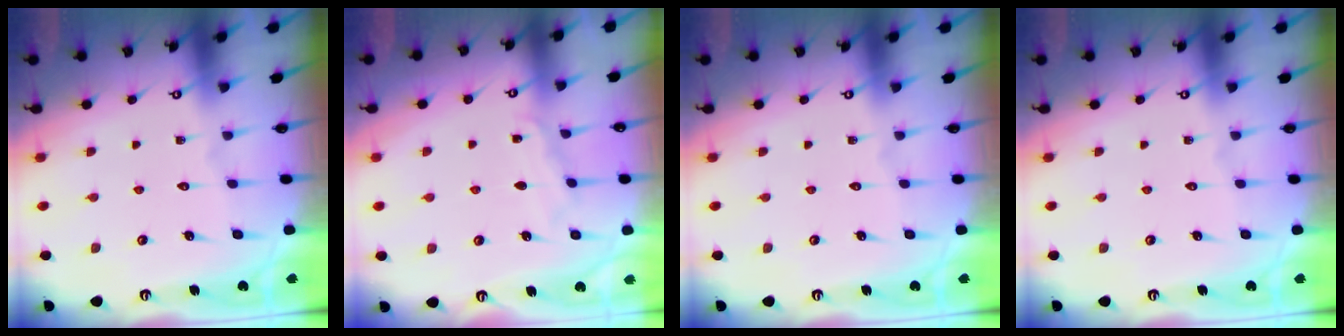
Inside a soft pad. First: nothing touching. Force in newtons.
{"total": 4.7, "press": 4.6, "slide": 0.4}
{"total": 0.0}
{"total": 0.0}